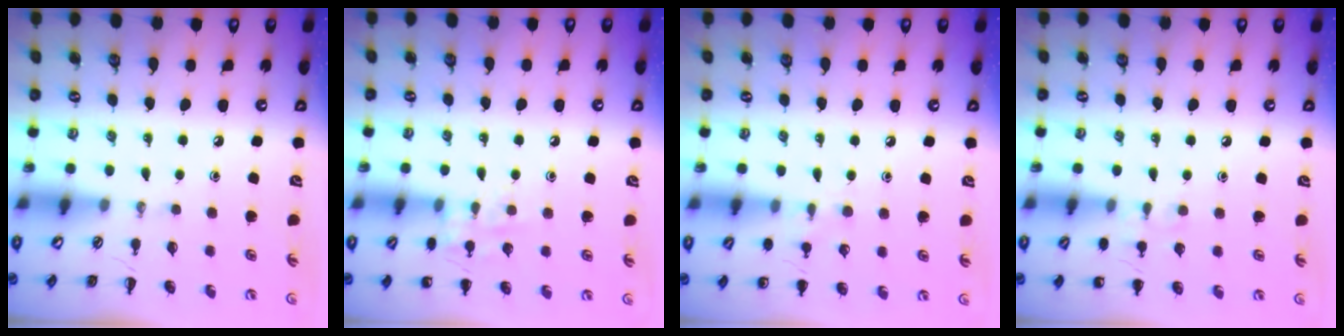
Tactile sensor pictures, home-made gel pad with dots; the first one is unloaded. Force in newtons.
{"total": 8.5, "press": 8.4, "slide": 1.2}
{"total": 6.7, "press": 6.4, "slide": 2.2}
{"total": 5.8, "press": 5.5, "slide": 1.9}